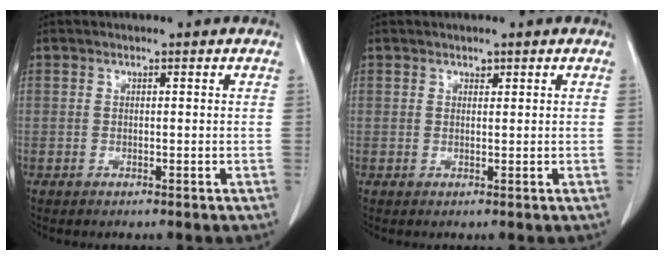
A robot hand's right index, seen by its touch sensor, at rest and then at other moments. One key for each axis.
{"total": 1.4, "fx": 0.8, "fy": 1.0, "fz": 0.6, "tx": -0.015, "ty": 0.005, "tz": 0.017}